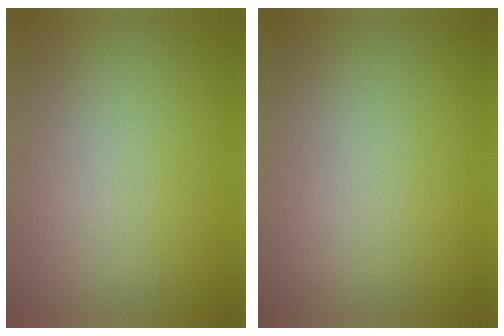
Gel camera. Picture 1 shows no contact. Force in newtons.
{"total": 0.0}